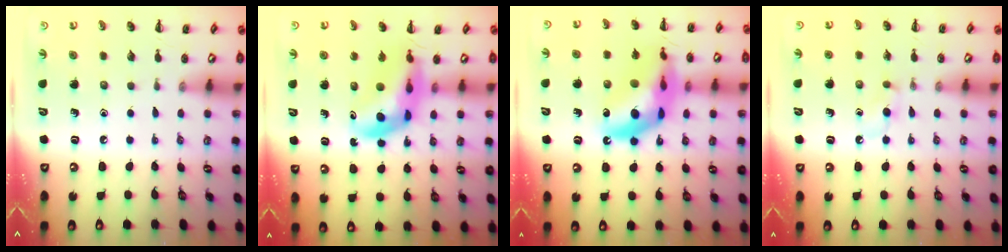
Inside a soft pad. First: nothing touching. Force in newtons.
{"total": 11.4, "press": 10.9, "slide": 3.3}
{"total": 17.1, "press": 16.6, "slide": 4.3}
{"total": 2.7, "press": 2.5, "slide": 1.2}